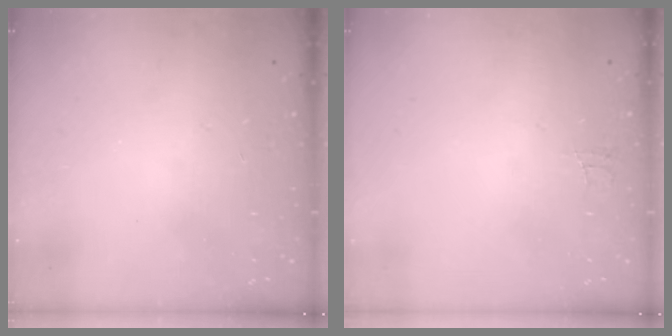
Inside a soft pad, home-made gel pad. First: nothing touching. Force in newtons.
{"total": 2.9, "press": 2.9, "slide": 0.2}